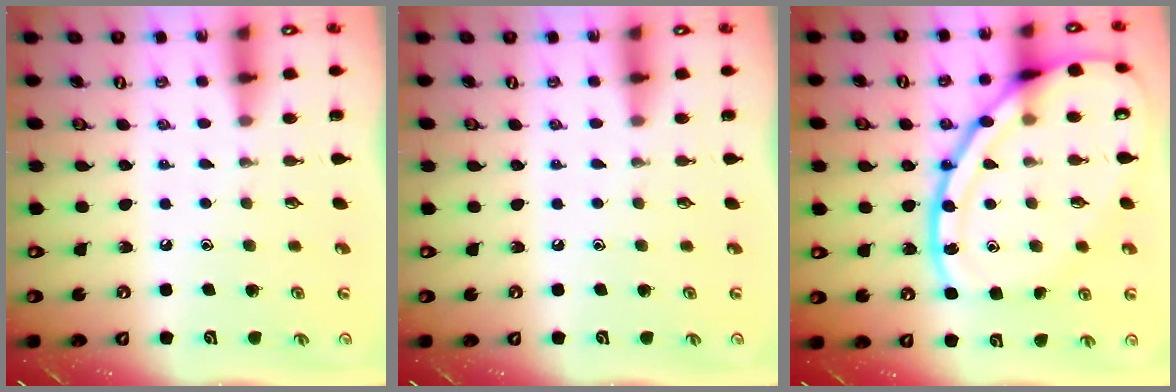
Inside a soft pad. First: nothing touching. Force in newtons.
{"total": 0.0}
{"total": 22.5, "press": 22.4, "slide": 2.1}